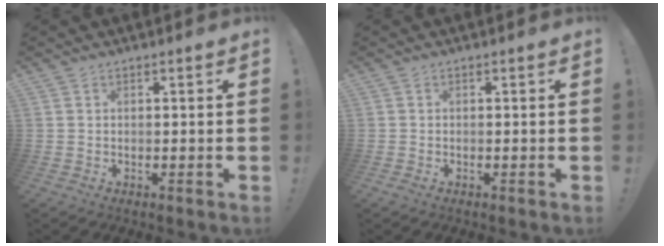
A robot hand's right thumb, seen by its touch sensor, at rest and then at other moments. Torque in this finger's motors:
{"motor_torque": [0.17, 0.20, 0.42, -0.17, 0.04]}